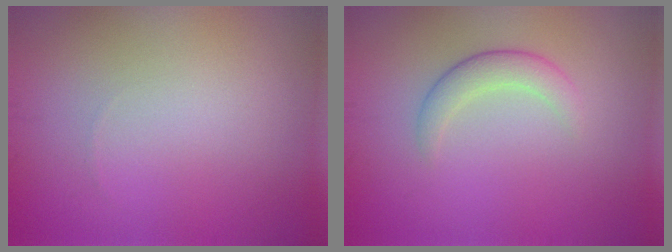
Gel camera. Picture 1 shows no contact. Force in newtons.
{"total": 2.3, "press": 2.3, "slide": 0.1}